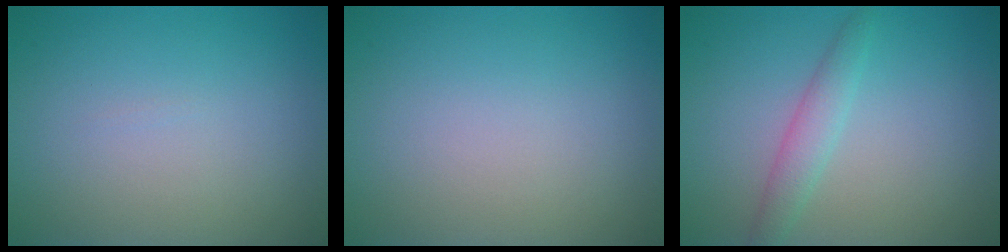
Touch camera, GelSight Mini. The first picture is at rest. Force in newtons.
{"total": 0.0}
{"total": 2.0, "press": 2.0, "slide": 0.1}